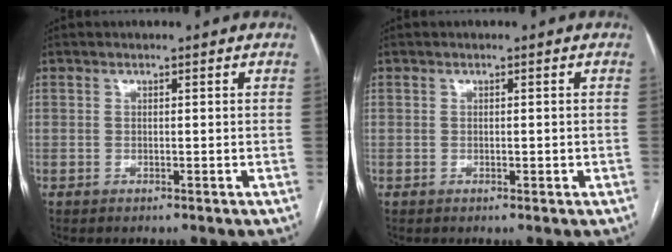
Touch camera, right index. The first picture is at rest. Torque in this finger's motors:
{"motor_torque": [-0.28, 0.28, -0.01, 0.00]}